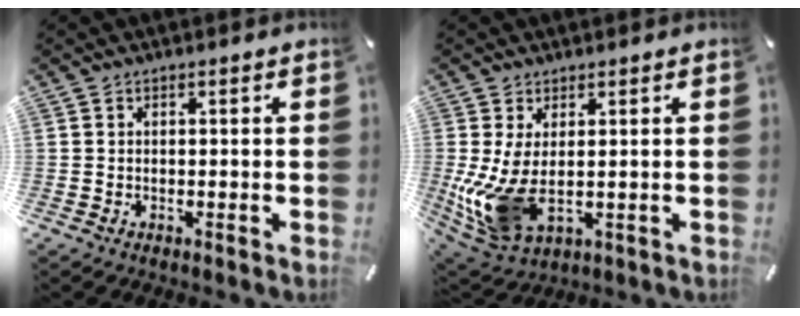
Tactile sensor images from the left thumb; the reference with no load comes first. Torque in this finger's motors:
{"motor_torque": [2.45, 2.41, 1.62, -0.40, 0.75]}